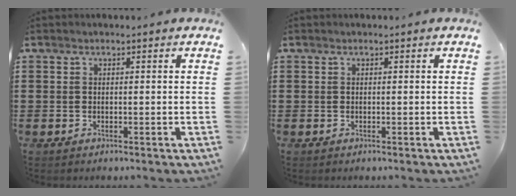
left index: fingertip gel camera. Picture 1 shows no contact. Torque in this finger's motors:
{"motor_torque": [0.00, 0.00, 0.00, 0.00]}